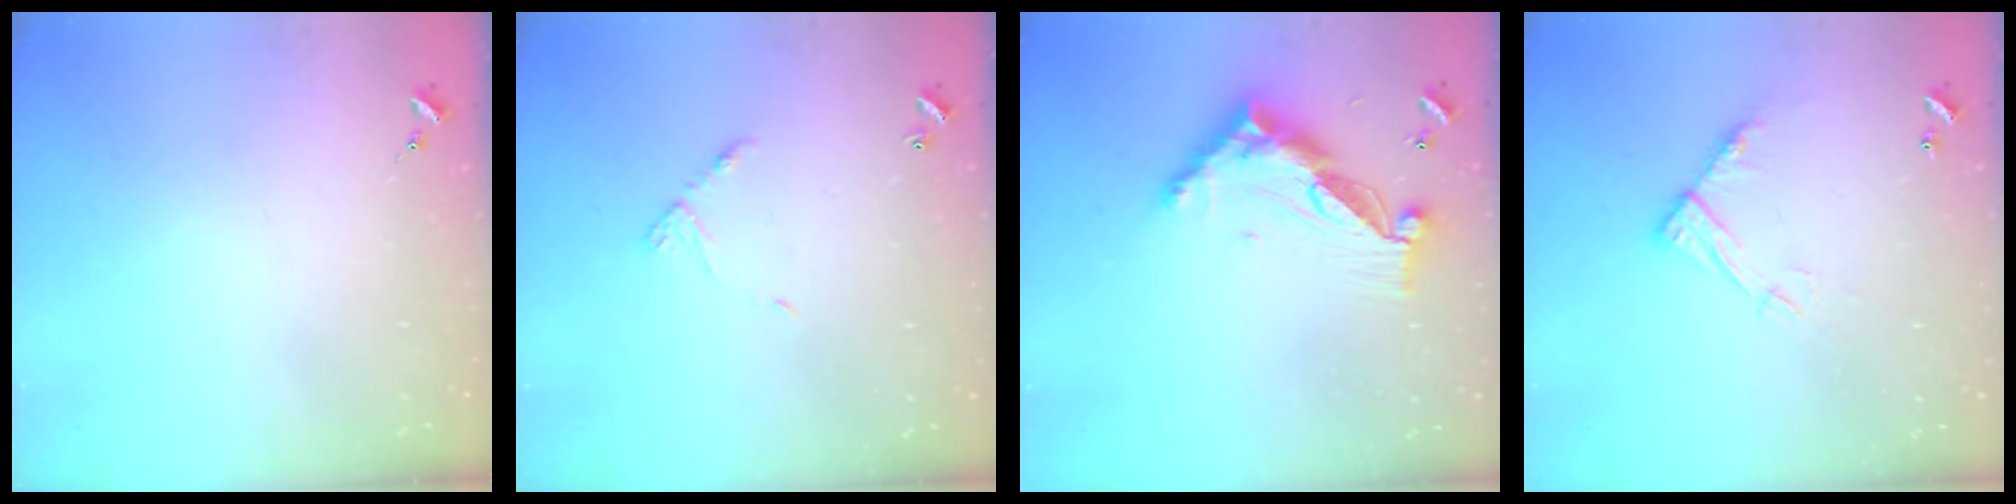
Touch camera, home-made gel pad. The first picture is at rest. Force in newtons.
{"total": 6.2, "press": 6.2, "slide": 0.4}
{"total": 13.7, "press": 13.6, "slide": 1.0}
{"total": 11.1, "press": 11.0, "slide": 0.5}